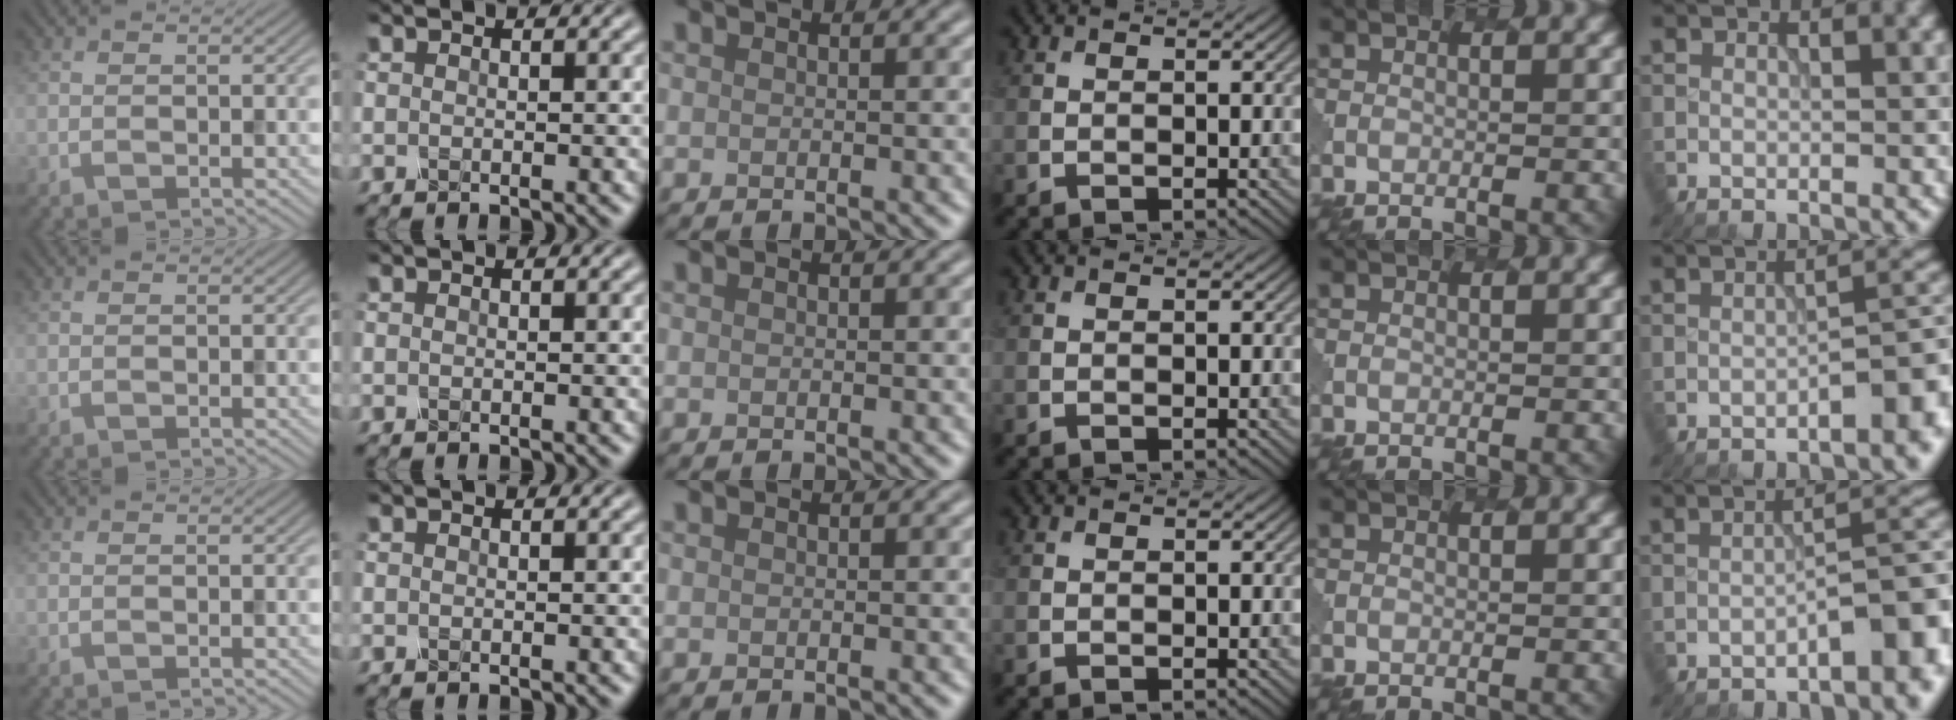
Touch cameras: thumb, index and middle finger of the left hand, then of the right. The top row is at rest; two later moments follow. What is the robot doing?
{"motion": "dispense", "object": "dispenser bottle"}